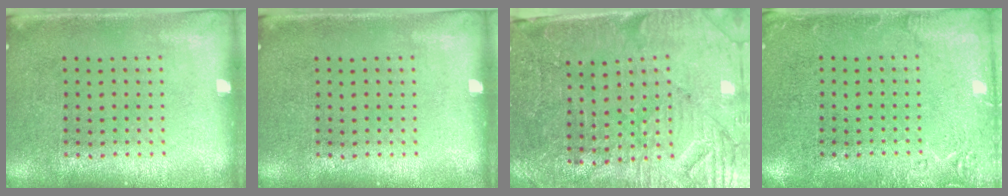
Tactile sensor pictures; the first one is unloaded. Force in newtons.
{"total": 0.0}
{"total": 3.7, "press": 3.5, "slide": 1.4}
{"total": 2.2, "press": 2.2, "slide": 0.4}